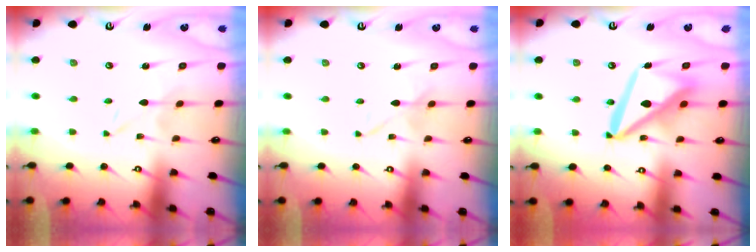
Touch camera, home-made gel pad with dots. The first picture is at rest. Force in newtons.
{"total": 2.1, "press": 2.1, "slide": 0.3}
{"total": 16.1, "press": 15.9, "slide": 2.0}